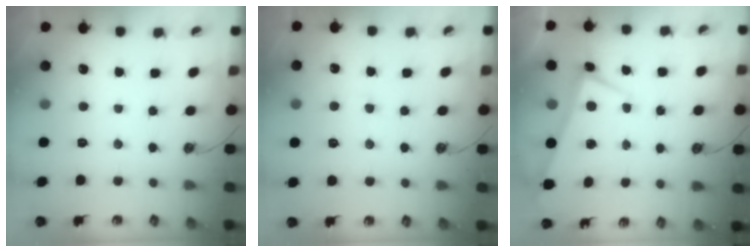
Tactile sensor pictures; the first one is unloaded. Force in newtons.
{"total": 0.6, "press": 0.3, "slide": 0.6}
{"total": 1.0, "press": 0.8, "slide": 0.5}